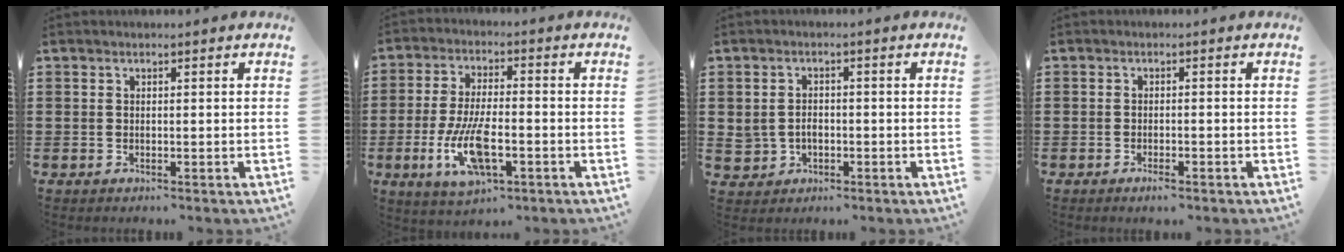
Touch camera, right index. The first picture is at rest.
{"total": 10.0, "force": [-3.2, 3.7, 8.8], "torque": [-0.194, -0.015, -0.059]}
{"total": 2.6, "force": [-0.5, 2.2, 1.2], "torque": [-0.031, 0.006, -0.012]}
{"total": 1.4, "force": [-1.0, 0.2, 1.0], "torque": [-0.020, -0.006, -0.018]}